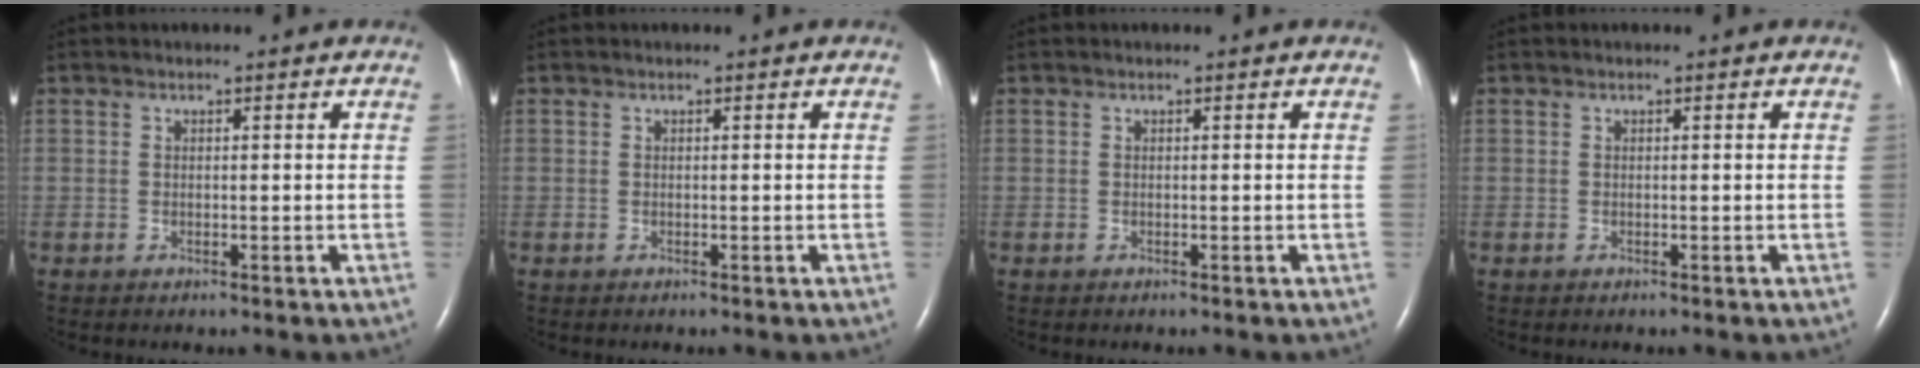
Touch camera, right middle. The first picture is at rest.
{"total": 0.0}
{"total": 0.0}
{"total": 0.0}